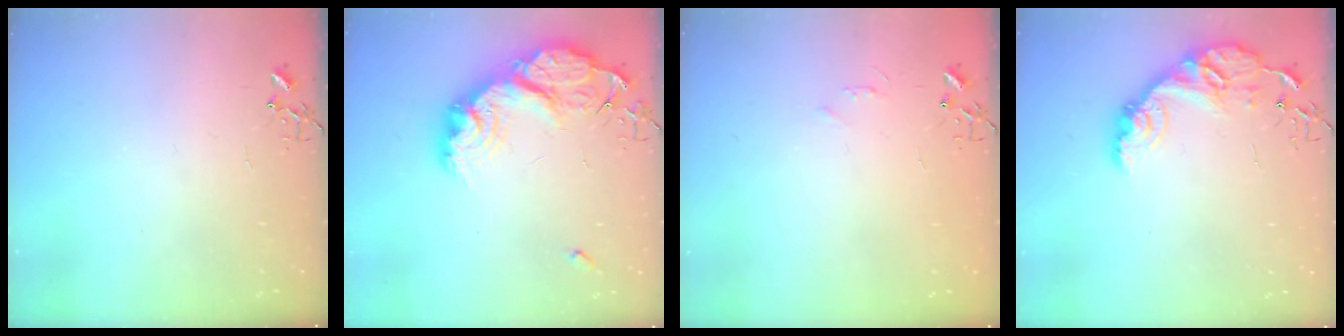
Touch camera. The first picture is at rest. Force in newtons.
{"total": 25.2, "press": 25.1, "slide": 2.0}
{"total": 3.5, "press": 3.4, "slide": 0.4}
{"total": 14.5, "press": 14.5, "slide": 1.0}